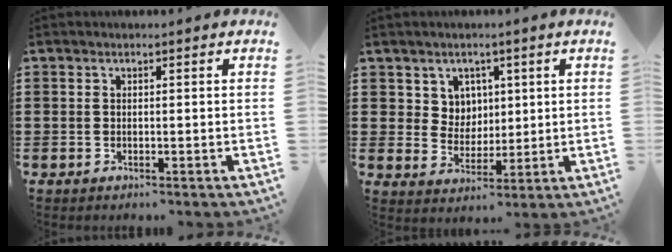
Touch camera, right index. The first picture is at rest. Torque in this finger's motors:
{"motor_torque": [-0.07, 0.39, 0.09, 0.01]}